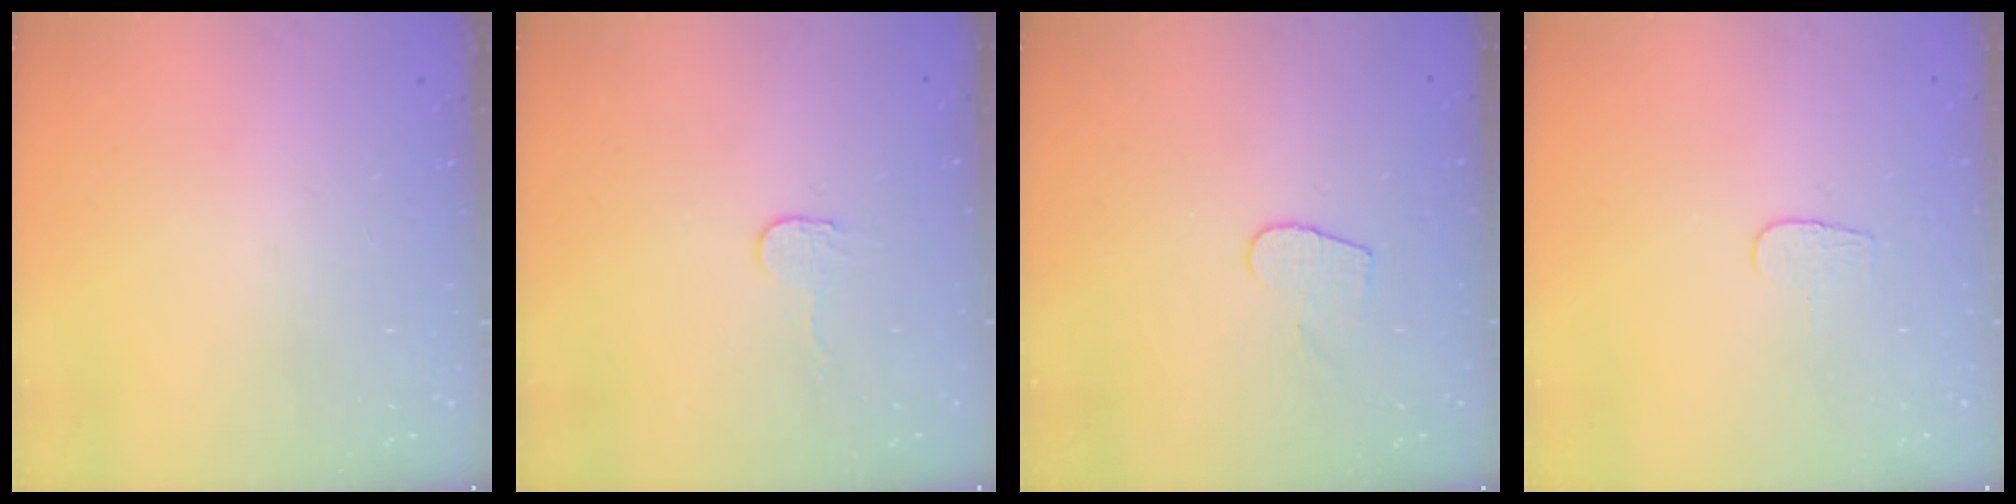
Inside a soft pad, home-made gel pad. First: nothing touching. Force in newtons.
{"total": 2.7, "press": 2.7, "slide": 0.2}
{"total": 5.8, "press": 5.8, "slide": 0.4}
{"total": 3.7, "press": 3.7, "slide": 0.3}